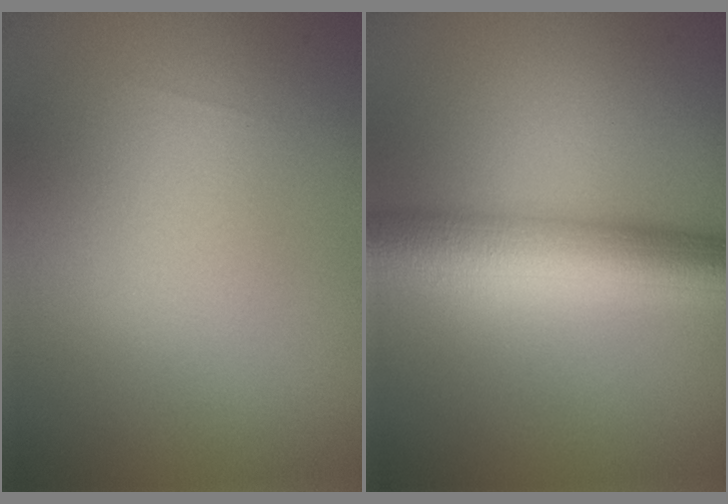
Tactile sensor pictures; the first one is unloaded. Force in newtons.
{"total": 7.9, "press": 7.9, "slide": 0.2}